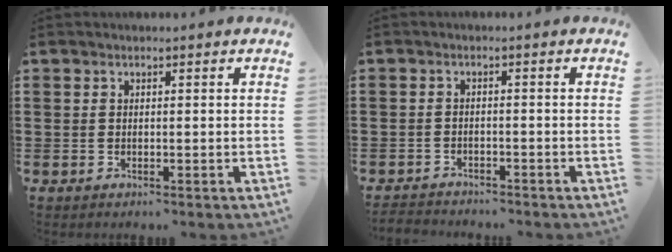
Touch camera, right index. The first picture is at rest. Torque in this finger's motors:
{"motor_torque": [0.71, 1.43, 0.06, 0.01]}